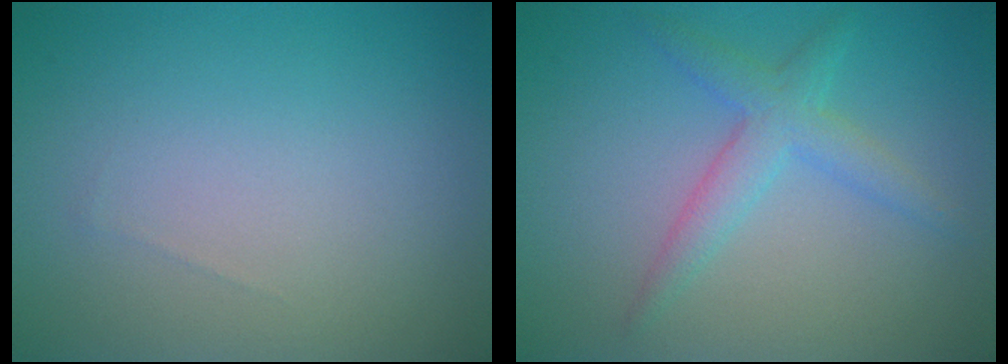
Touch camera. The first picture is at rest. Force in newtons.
{"total": 2.9, "press": 2.9, "slide": 0.1}